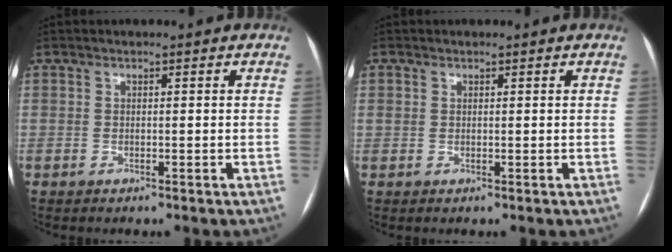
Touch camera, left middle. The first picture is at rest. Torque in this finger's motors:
{"motor_torque": [1.19, -0.95, 0.05, -0.10]}